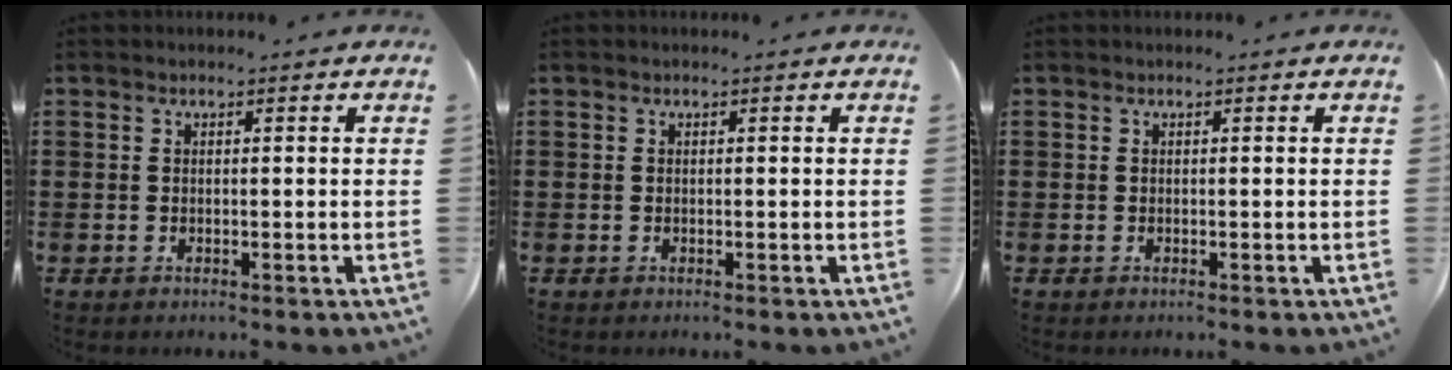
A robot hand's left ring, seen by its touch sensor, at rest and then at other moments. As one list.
[{"total": 0.0}, {"total": 0.0}]